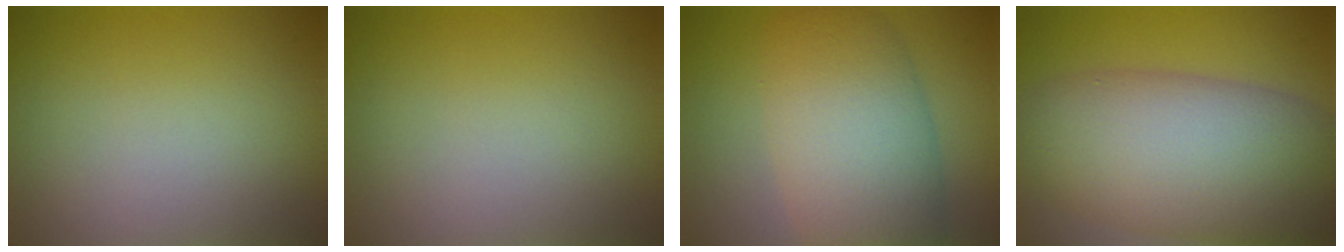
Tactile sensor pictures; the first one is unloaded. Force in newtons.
{"total": 0.0}
{"total": 9.5, "press": 9.5, "slide": 0.3}
{"total": 12.3, "press": 12.3, "slide": 0.5}